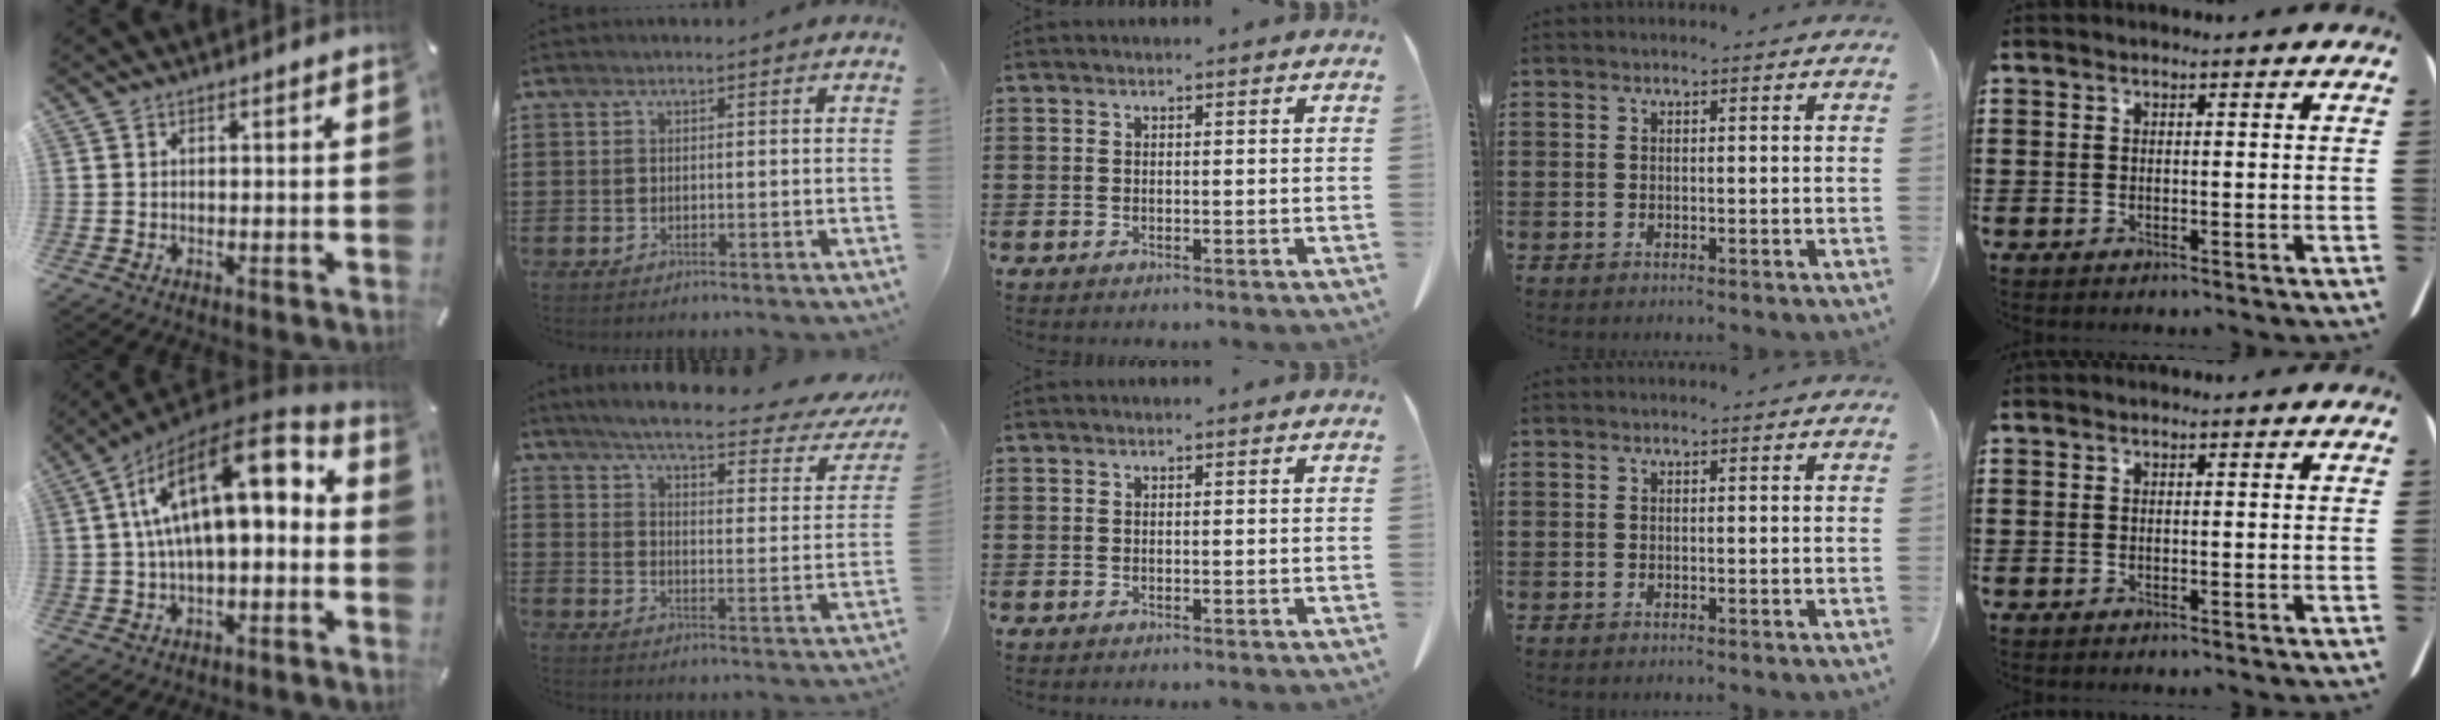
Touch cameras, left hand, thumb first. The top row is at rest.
{"thumb": {"total": 18.7, "force": [4.7, 8.4, 16.0], "torque": [-0.280, -0.026, 0.070]}, "index": {"total": 5.6, "force": [4.7, 0.1, 3.0], "torque": [-0.072, -0.033, 0.073]}}